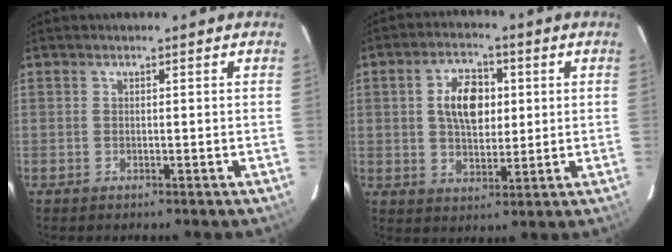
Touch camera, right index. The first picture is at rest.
{"total": 8.8, "force": [1.7, 5.4, 6.8], "torque": [-0.118, 0.019, 0.033]}